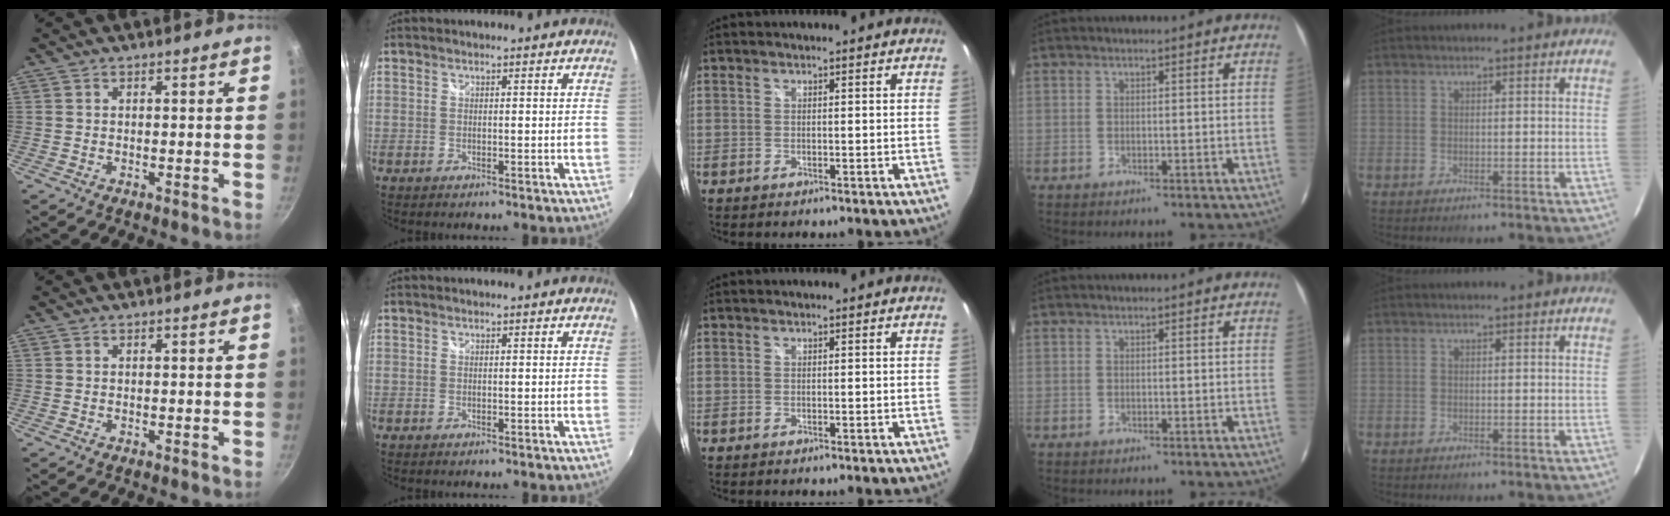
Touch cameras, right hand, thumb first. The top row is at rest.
{}